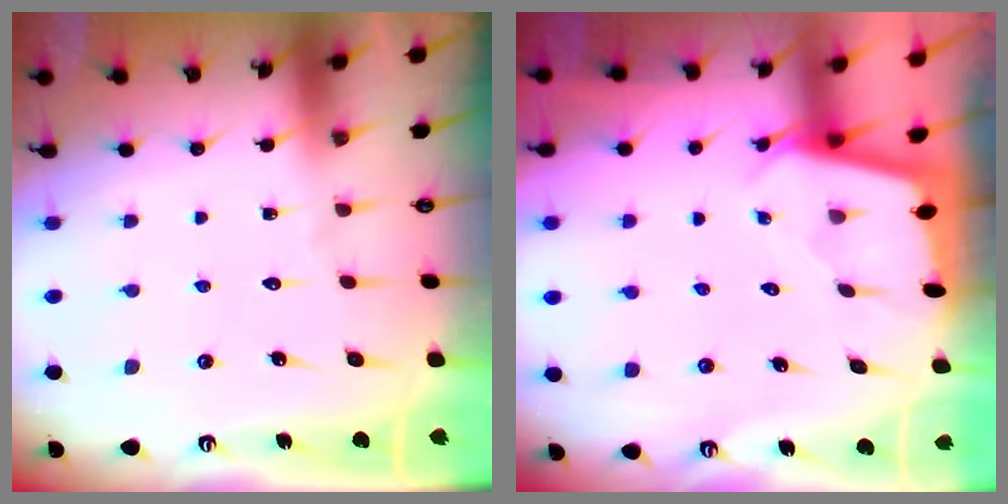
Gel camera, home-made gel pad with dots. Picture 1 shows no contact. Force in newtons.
{"total": 1.7, "press": 1.6, "slide": 0.1}